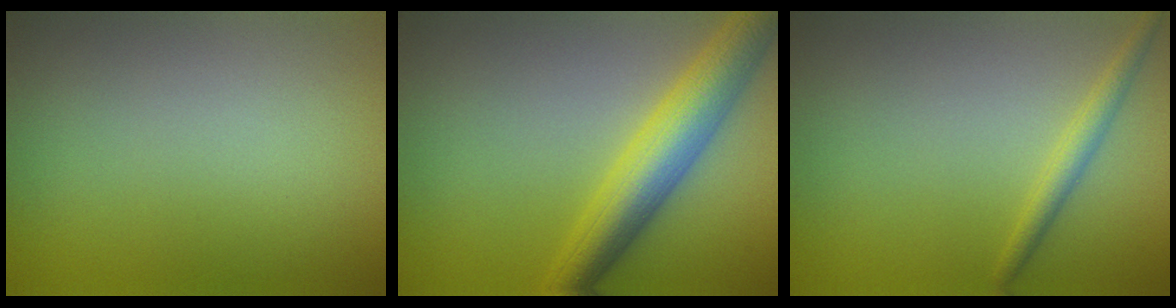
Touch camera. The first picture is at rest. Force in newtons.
{"total": 6.2, "press": 6.2, "slide": 0.2}
{"total": 1.7, "press": 1.7, "slide": 0.1}